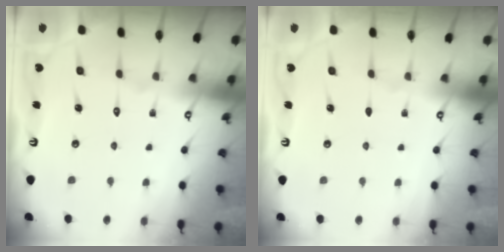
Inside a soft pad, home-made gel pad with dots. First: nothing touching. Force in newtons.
{"total": 0.0}